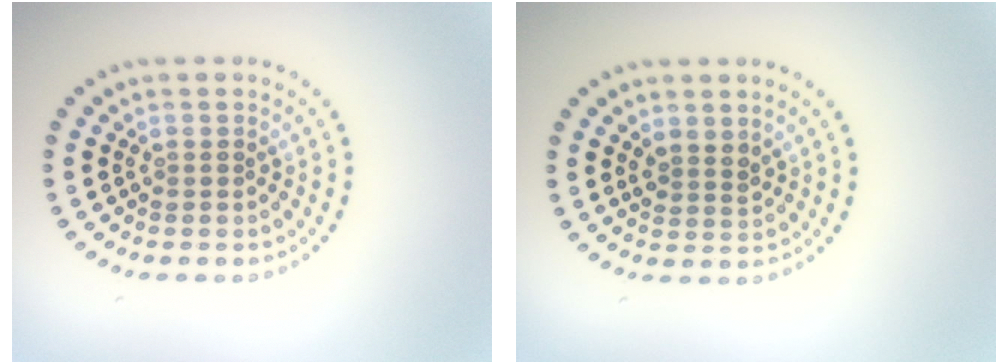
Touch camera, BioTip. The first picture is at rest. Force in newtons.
{"total": 1.6, "press": 1.3, "slide": 0.9}